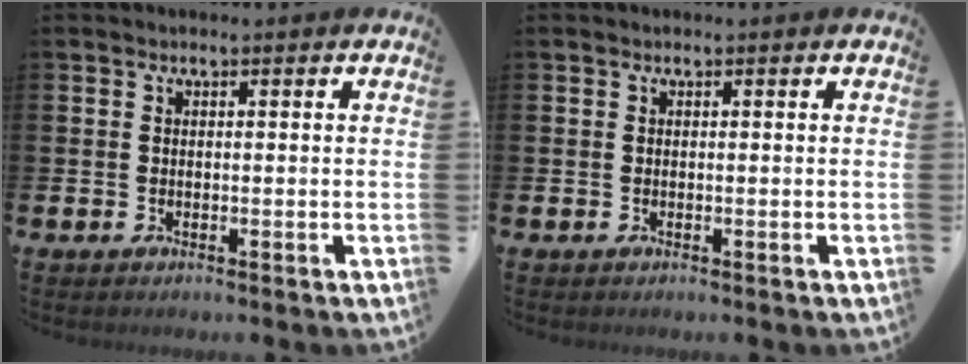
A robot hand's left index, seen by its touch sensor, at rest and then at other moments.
{"total": 0.0}